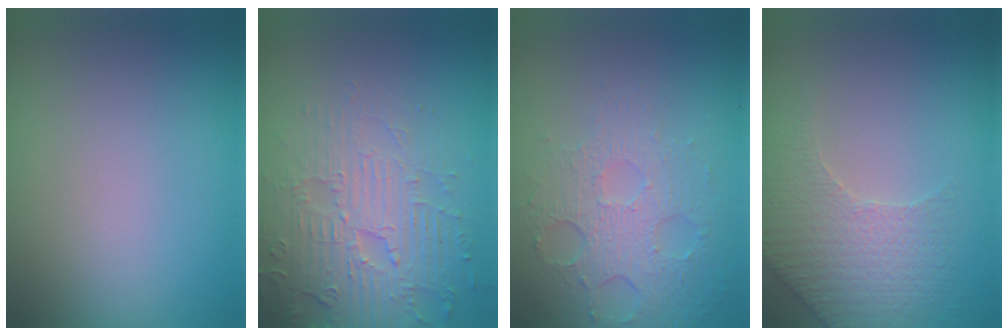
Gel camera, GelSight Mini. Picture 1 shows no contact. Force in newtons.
{"total": 4.5, "press": 4.4, "slide": 0.6}
{"total": 5.2, "press": 3.4, "slide": 3.9}
{"total": 2.6, "press": 2.4, "slide": 1.0}